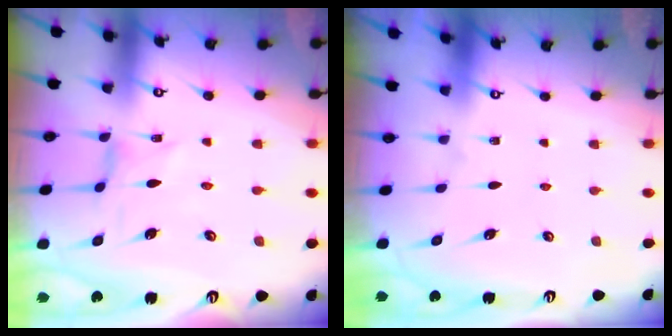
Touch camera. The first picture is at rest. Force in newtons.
{"total": 0.0}